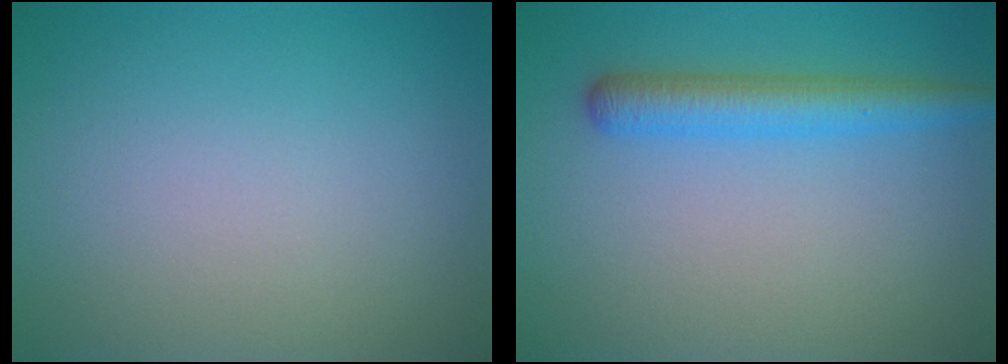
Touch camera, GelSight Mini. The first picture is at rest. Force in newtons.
{"total": 3.4, "press": 3.4, "slide": 0.2}